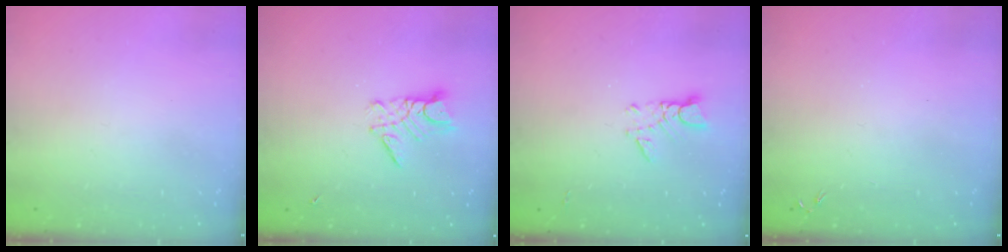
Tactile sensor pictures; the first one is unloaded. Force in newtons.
{"total": 9.3, "press": 9.3, "slide": 0.8}
{"total": 3.1, "press": 3.1, "slide": 0.2}
{"total": 0.0}